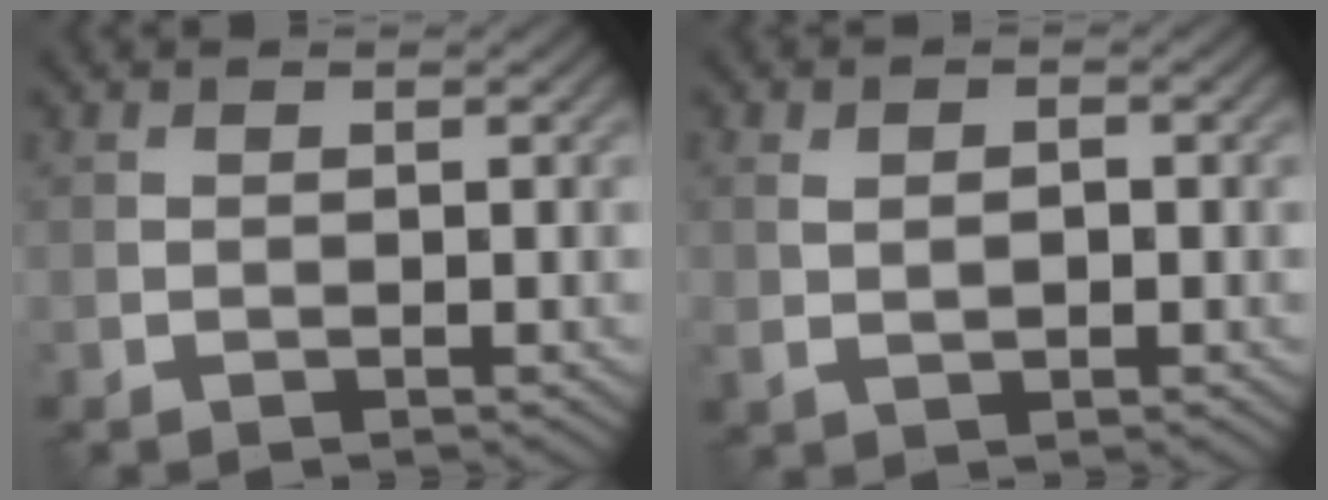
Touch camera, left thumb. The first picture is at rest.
{"total": 2.5, "force": [0.0, 1.6, 2.0], "torque": [-0.042, -0.003, 0.004]}